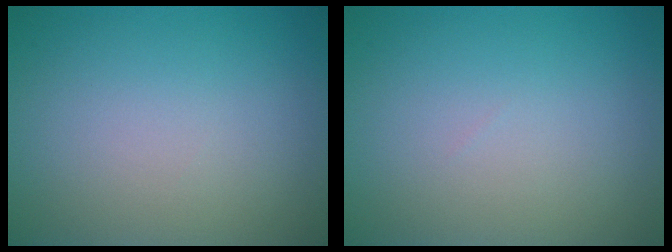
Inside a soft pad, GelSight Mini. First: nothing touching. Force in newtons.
{"total": 0.0}